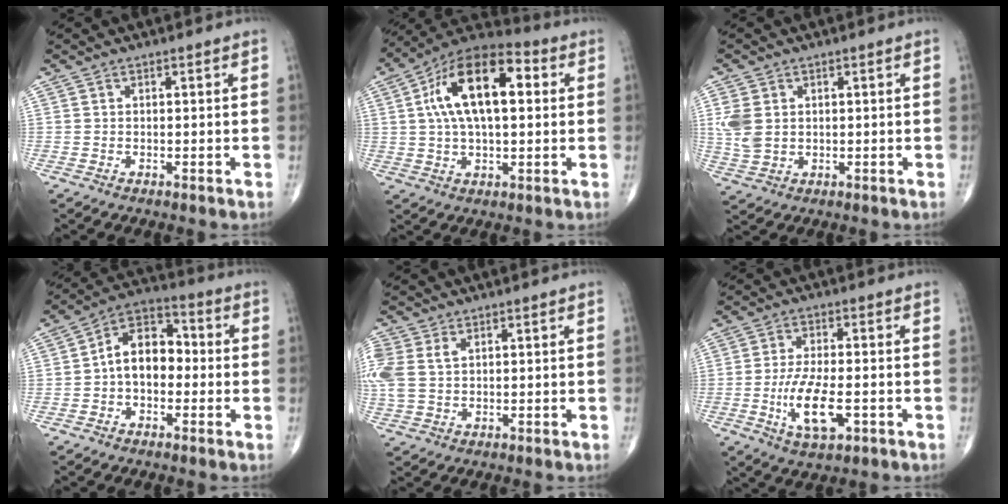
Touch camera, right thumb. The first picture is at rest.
{"total": 17.6, "force": [3.5, 8.6, 15.0], "torque": [-0.245, 0.026, 0.050]}
{"total": 7.6, "force": [0.8, 5.6, 5.1], "torque": [-0.115, 0.002, 0.021]}
{"total": 10.3, "force": [-0.8, 6.9, 7.6], "torque": [-0.096, 0.036, -0.032]}
{"total": 7.0, "force": [1.9, 4.6, 5.0], "torque": [-0.142, 0.015, 0.046]}
{"total": 9.4, "force": [-2.6, 3.7, 8.3], "torque": [-0.158, 0.000, -0.042]}